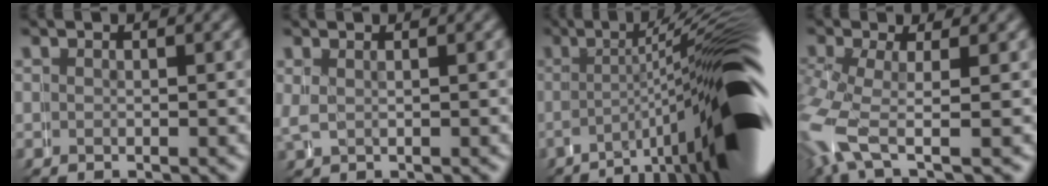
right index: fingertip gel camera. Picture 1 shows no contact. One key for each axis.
{"total": 1.6, "fx": 0.7, "fy": 1.3, "fz": 0.7, "tx": -0.023, "ty": 0.001, "tz": 0.014}
{"total": 15.5, "fx": -3.5, "fy": 4.0, "fz": 14.5, "tx": -0.166, "ty": 0.010, "tz": -0.053}
{"total": 5.2, "fx": -1.6, "fy": 2.6, "fz": 4.2, "tx": -0.112, "ty": -0.025, "tz": -0.012}